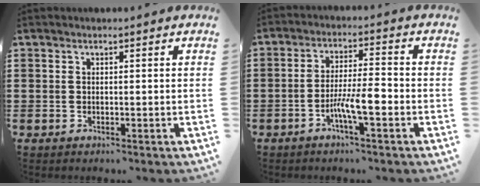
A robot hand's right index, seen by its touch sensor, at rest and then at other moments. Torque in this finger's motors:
{"motor_torque": [0.96, 1.14, 0.15, 0.04]}